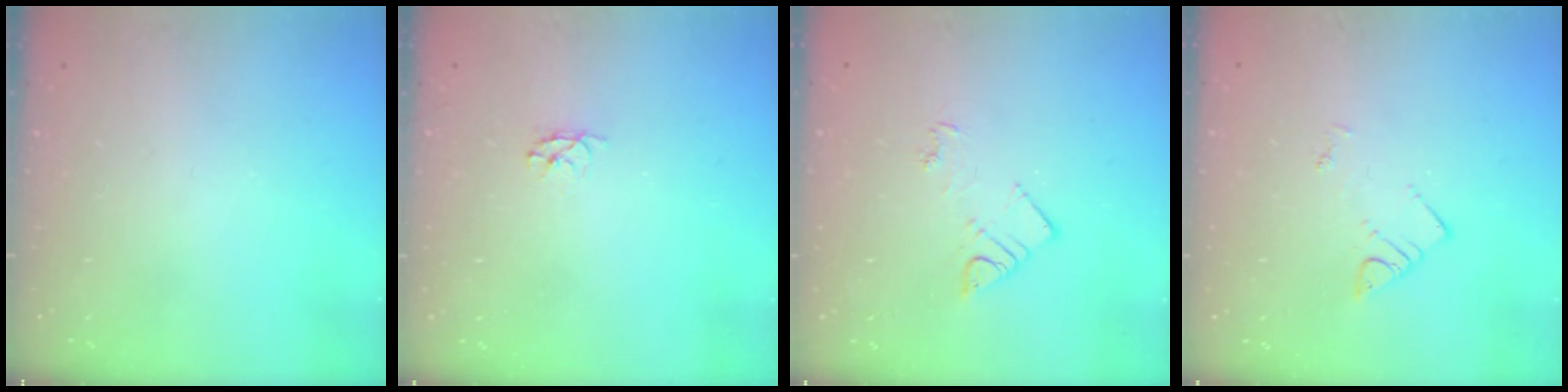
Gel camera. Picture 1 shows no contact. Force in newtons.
{"total": 2.9, "press": 2.9, "slide": 0.3}
{"total": 5.0, "press": 5.0, "slide": 0.2}
{"total": 3.7, "press": 3.6, "slide": 0.6}